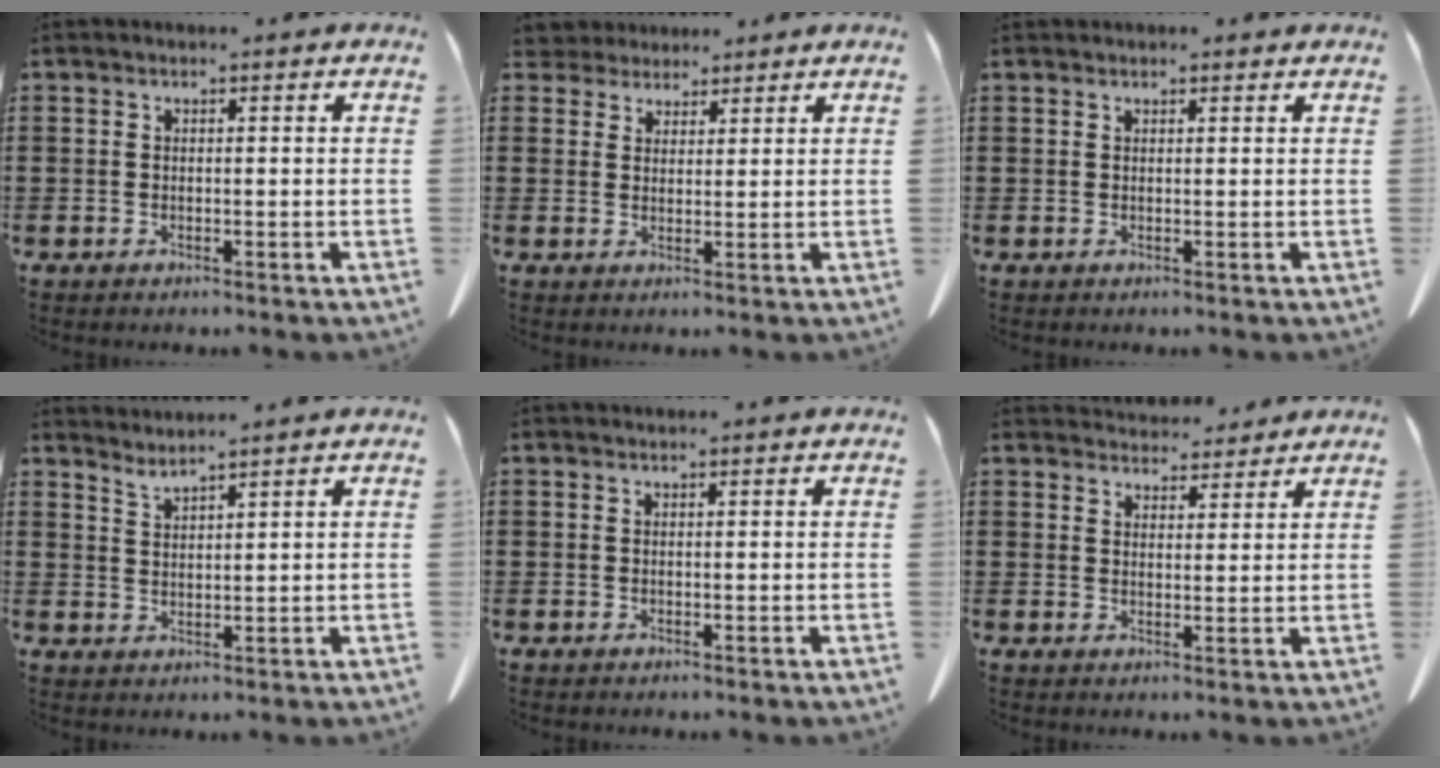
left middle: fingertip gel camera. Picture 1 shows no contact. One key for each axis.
{"total": 3.5, "fx": 3.2, "fy": 1.4, "fz": 0.1, "tx": -0.016, "ty": 0.000, "tz": 0.061}
{"total": 0.6, "fx": 0.5, "fy": 0.2, "fz": 0.2, "tx": -0.005, "ty": 0.001, "tz": 0.009}
{"total": 1.9, "fx": 1.8, "fy": -0.5, "fz": 0.1, "tx": -0.006, "ty": -0.008, "tz": 0.035}
{"total": 0.0}
{"total": 3.9, "fx": 3.8, "fy": 0.9, "fz": 0.1, "tx": -0.004, "ty": -0.018, "tz": 0.072}